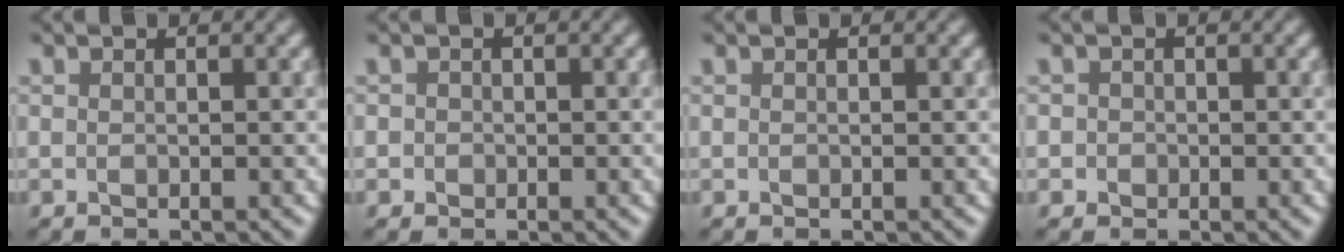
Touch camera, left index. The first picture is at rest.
{"total": 1.3, "force": [0.2, 1.2, 0.1], "torque": [0.020, 0.007, -0.010]}
{"total": 0.0}
{"total": 1.6, "force": [0.2, 1.6, 0.2], "torque": [0.019, 0.012, -0.017]}